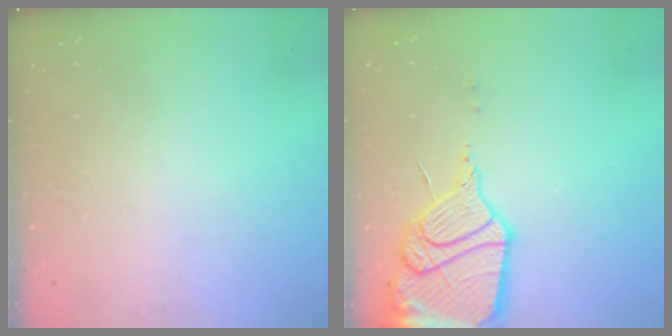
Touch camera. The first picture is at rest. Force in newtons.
{"total": 19.2, "press": 18.4, "slide": 5.2}